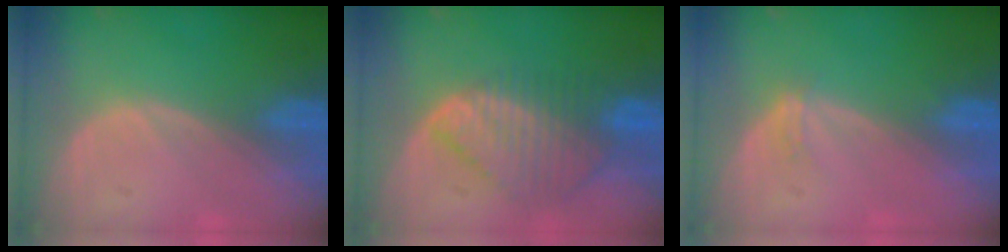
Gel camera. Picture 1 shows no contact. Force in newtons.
{"total": 8.6, "press": 7.5, "slide": 4.1}
{"total": 1.5, "press": 1.1, "slide": 1.0}